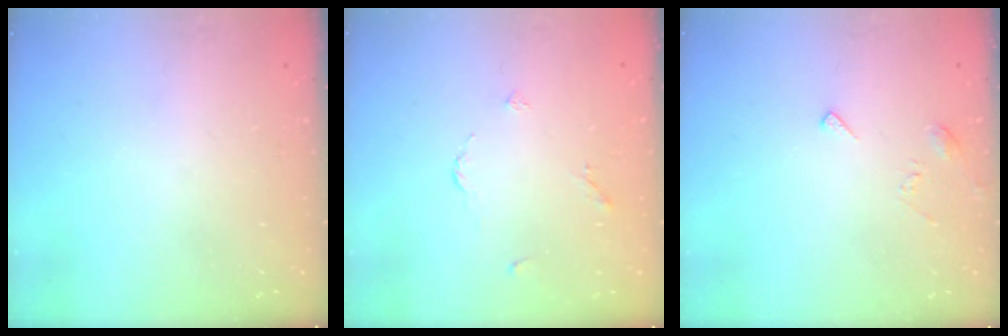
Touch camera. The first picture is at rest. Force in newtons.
{"total": 3.3, "press": 3.2, "slide": 0.5}
{"total": 5.8, "press": 5.7, "slide": 0.6}